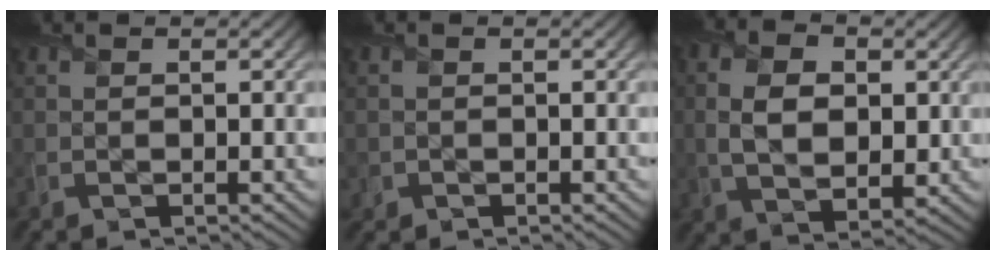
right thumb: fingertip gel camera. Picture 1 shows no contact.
{"total": 1.0, "force": [-0.2, 1.0, 0.0], "torque": [0.003, -0.006, -0.007]}
{"total": 7.3, "force": [0.6, 4.7, 5.6], "torque": [-0.121, -0.004, 0.011]}